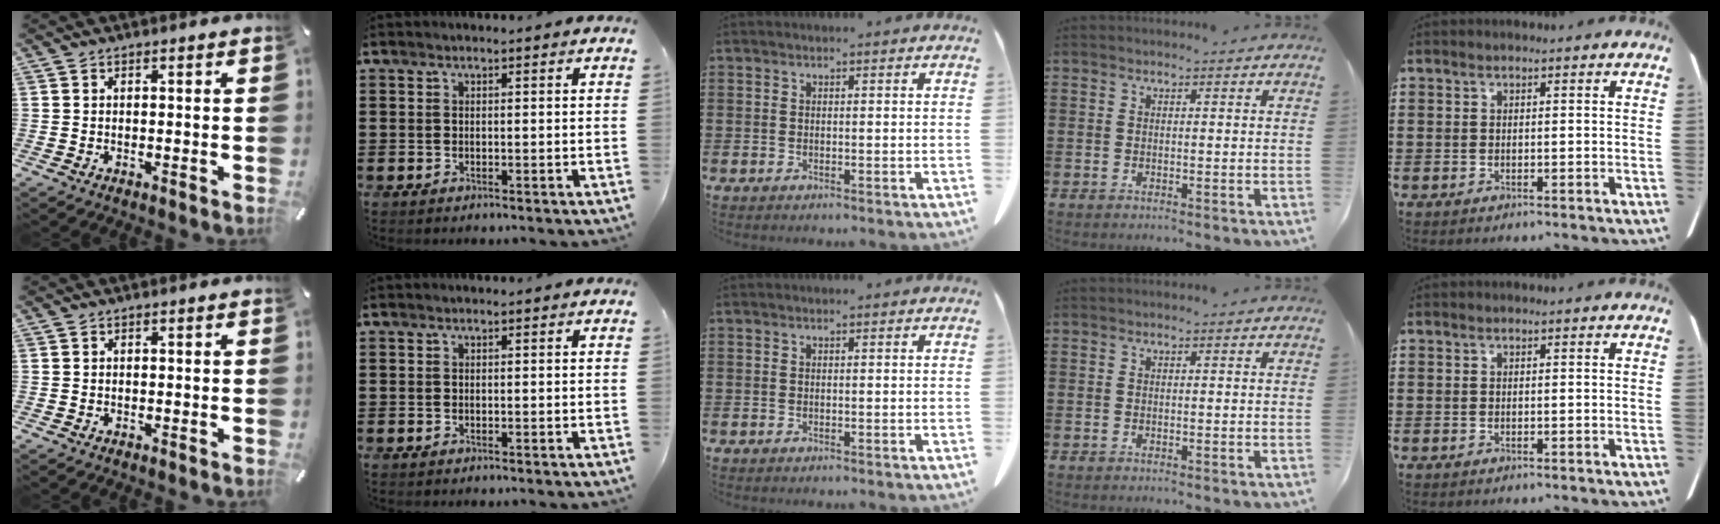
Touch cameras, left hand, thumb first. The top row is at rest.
{}